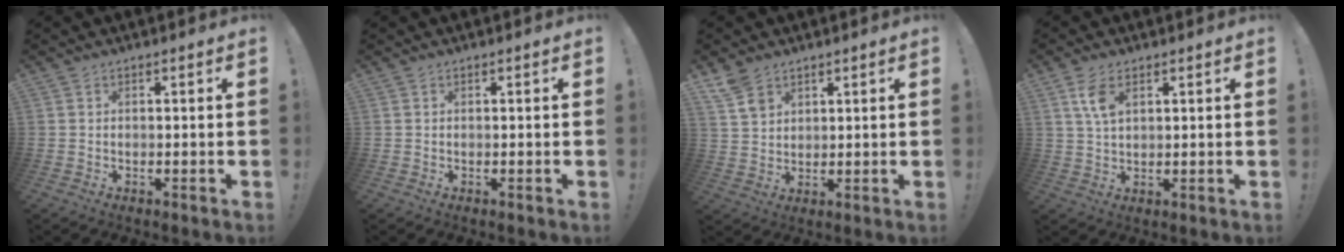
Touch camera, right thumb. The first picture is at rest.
{"total": 0.0}
{"total": 6.8, "force": [4.7, 4.0, 2.8], "torque": [-0.046, -0.024, 0.092]}
{"total": 5.9, "force": [2.7, 2.8, 4.4], "torque": [-0.086, -0.009, 0.047]}